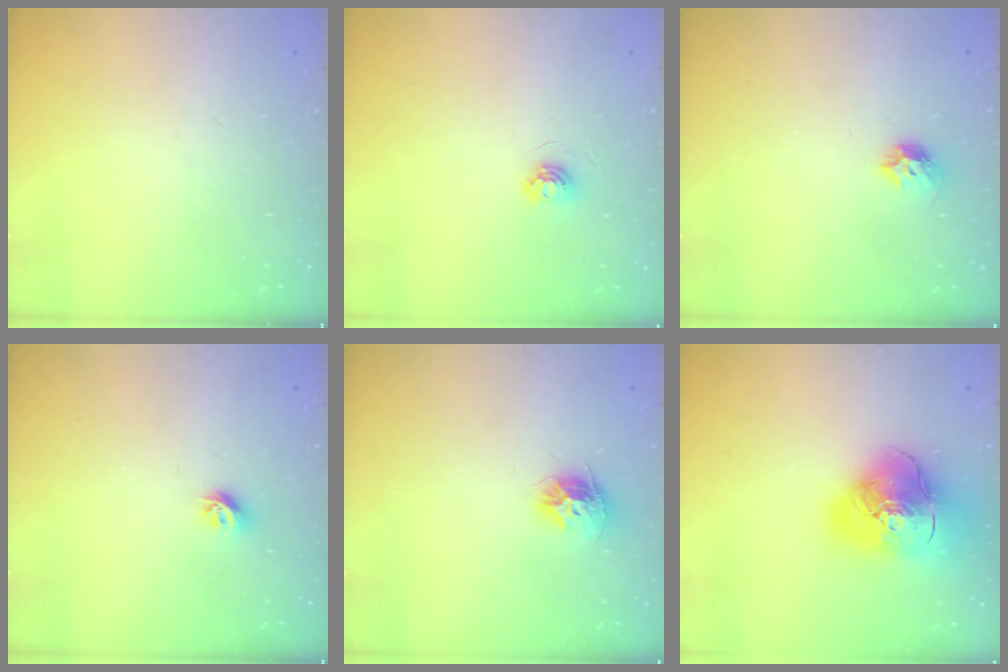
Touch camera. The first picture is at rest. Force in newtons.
{"total": 4.7, "press": 4.7, "slide": 0.3}
{"total": 7.7, "press": 7.7, "slide": 1.0}
{"total": 6.5, "press": 6.5, "slide": 0.7}
{"total": 9.9, "press": 9.9, "slide": 0.5}
{"total": 22.5, "press": 22.3, "slide": 3.4}